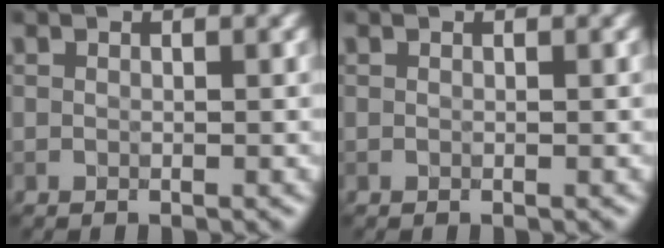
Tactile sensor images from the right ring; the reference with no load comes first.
{"total": 0.0}